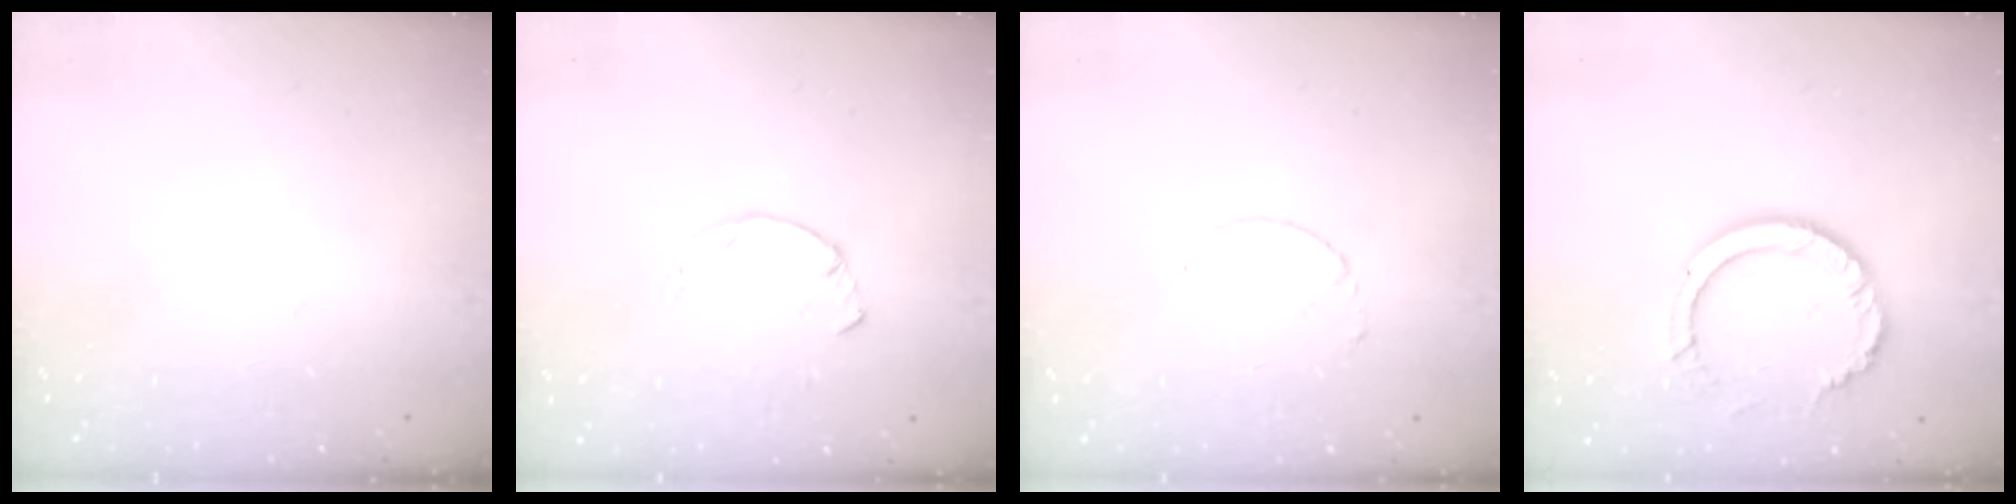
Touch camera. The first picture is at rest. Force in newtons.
{"total": 2.3, "press": 2.3, "slide": 0.1}
{"total": 2.5, "press": 2.5, "slide": 0.3}
{"total": 10.1, "press": 10.1, "slide": 0.9}